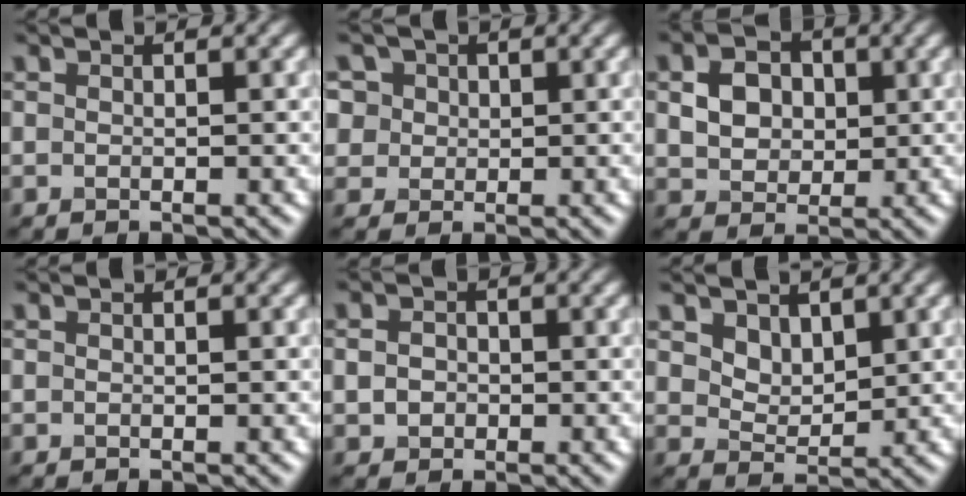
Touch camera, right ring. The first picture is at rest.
{"total": 5.4, "force": [2.6, 4.4, 2.0], "torque": [-0.040, 0.015, 0.032]}
{"total": 3.8, "force": [0.6, 3.1, 2.1], "torque": [-0.044, 0.002, 0.010]}
{"total": 0.0}
{"total": 1.7, "force": [-0.3, 1.6, 0.7], "torque": [-0.012, -0.001, -0.009]}
{"total": 2.4, "force": [1.6, 1.5, 1.1], "torque": [-0.029, -0.014, 0.031]}